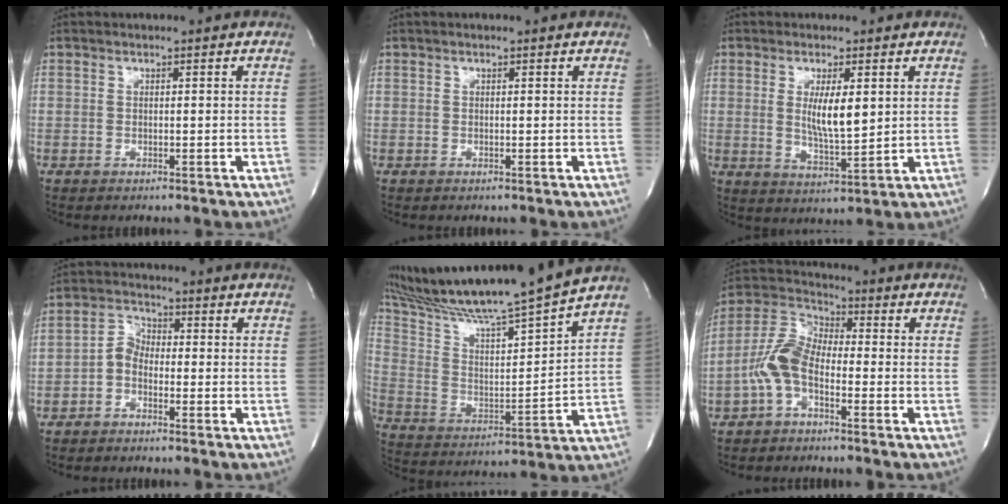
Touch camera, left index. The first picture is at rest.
{"total": 0.0}
{"total": 6.0, "force": [1.2, 1.3, 5.8], "torque": [-0.111, -0.018, 0.029]}
{"total": 3.4, "force": [-1.7, 2.3, 2.0], "torque": [-0.041, 0.004, -0.040]}
{"total": 19.8, "force": [17.4, -1.7, 9.3], "torque": [-0.174, -0.038, 0.290]}
{"total": 7.7, "force": [-3.0, 3.7, 6.0], "torque": [-0.151, 0.017, -0.065]}